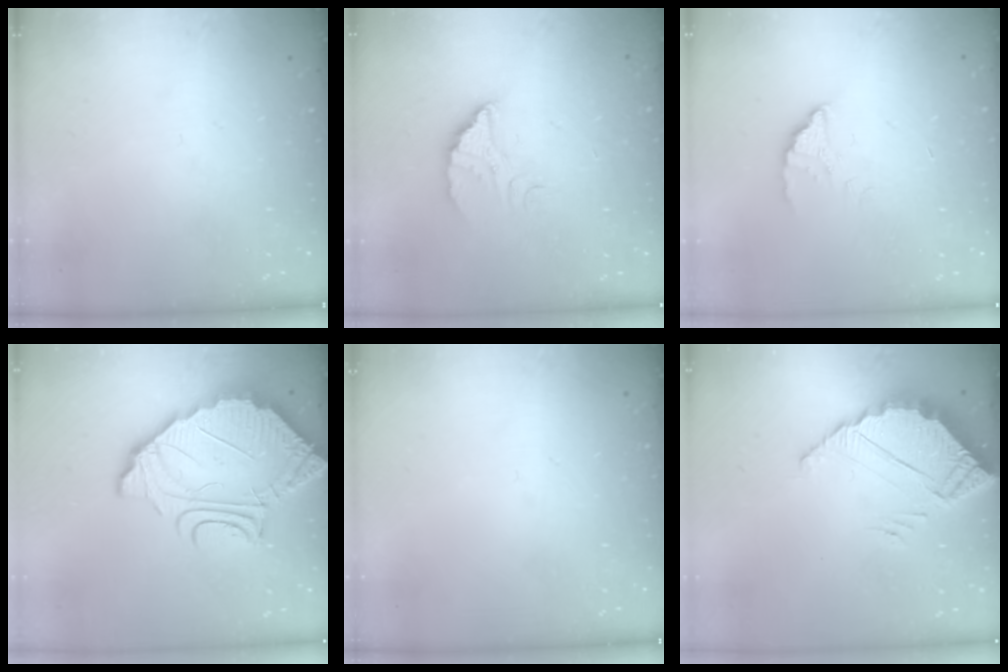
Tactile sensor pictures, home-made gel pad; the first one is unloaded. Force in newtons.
{"total": 4.4, "press": 4.4, "slide": 0.3}
{"total": 2.1, "press": 2.1, "slide": 0.2}
{"total": 12.6, "press": 12.6, "slide": 0.9}
{"total": 0.0}
{"total": 4.3, "press": 4.3, "slide": 0.3}